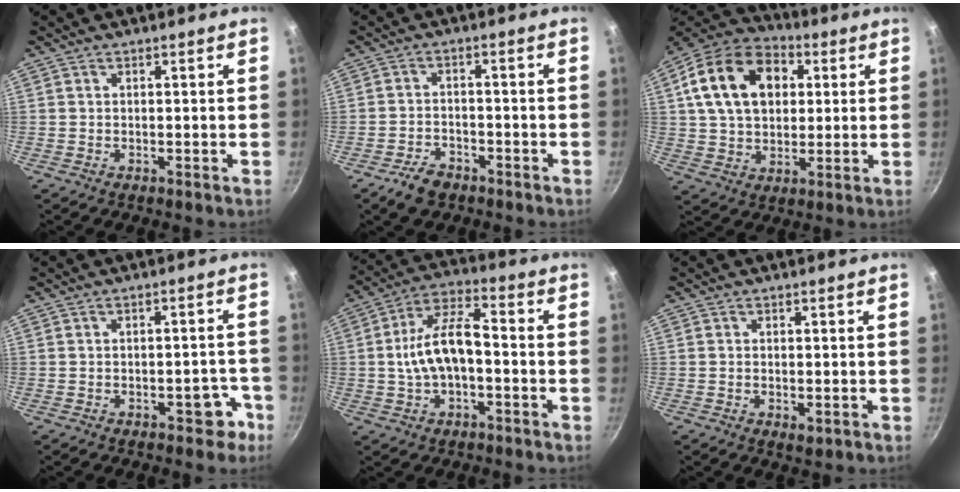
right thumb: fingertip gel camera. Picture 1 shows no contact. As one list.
[{"total": 5.4, "force": [-3.8, 3.0, 2.4], "torque": [-0.040, 0.031, -0.062]}, {"total": 19.5, "force": [5.1, 13.6, 12.9], "torque": [-0.204, 0.014, 0.077]}, {"total": 4.9, "force": [-2.7, 2.7, 2.9], "torque": [-0.002, 0.034, -0.024]}, {"total": 11.9, "force": [-1.5, 6.0, 10.1], "torque": [-0.172, 0.044, -0.034]}, {"total": 1.9, "force": [-0.3, 1.0, 1.5], "torque": [-0.024, -0.006, -0.004]}]